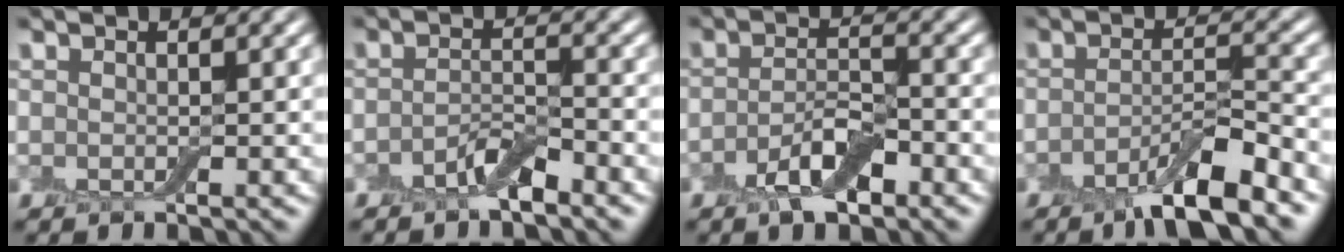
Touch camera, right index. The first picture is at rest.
{"total": 2.6, "force": [-1.8, 0.8, 1.7], "torque": [-0.032, 0.006, -0.036]}
{"total": 3.9, "force": [-2.2, 1.6, 2.8], "torque": [-0.049, 0.006, -0.043]}
{"total": 5.7, "force": [-3.8, 1.2, 4.1], "torque": [-0.063, 0.001, -0.068]}